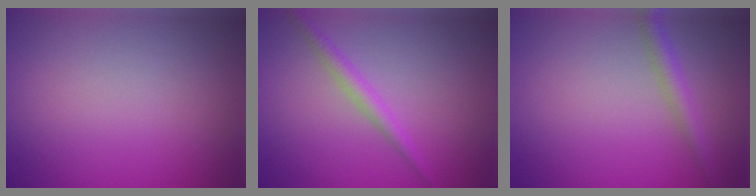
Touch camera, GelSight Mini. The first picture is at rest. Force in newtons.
{"total": 1.9, "press": 1.9, "slide": 0.0}
{"total": 2.2, "press": 2.2, "slide": 0.1}